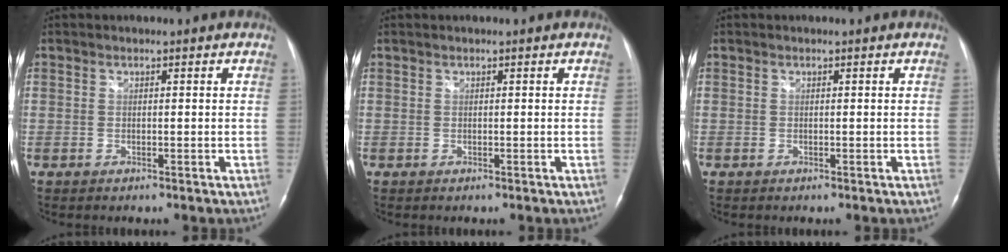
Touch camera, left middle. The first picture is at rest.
{"total": 0.0}
{"total": 0.0}